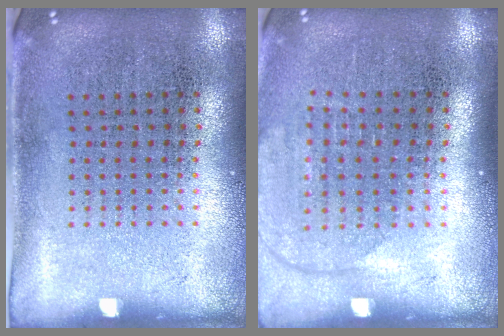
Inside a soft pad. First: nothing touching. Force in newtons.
{"total": 1.3, "press": 1.1, "slide": 0.8}